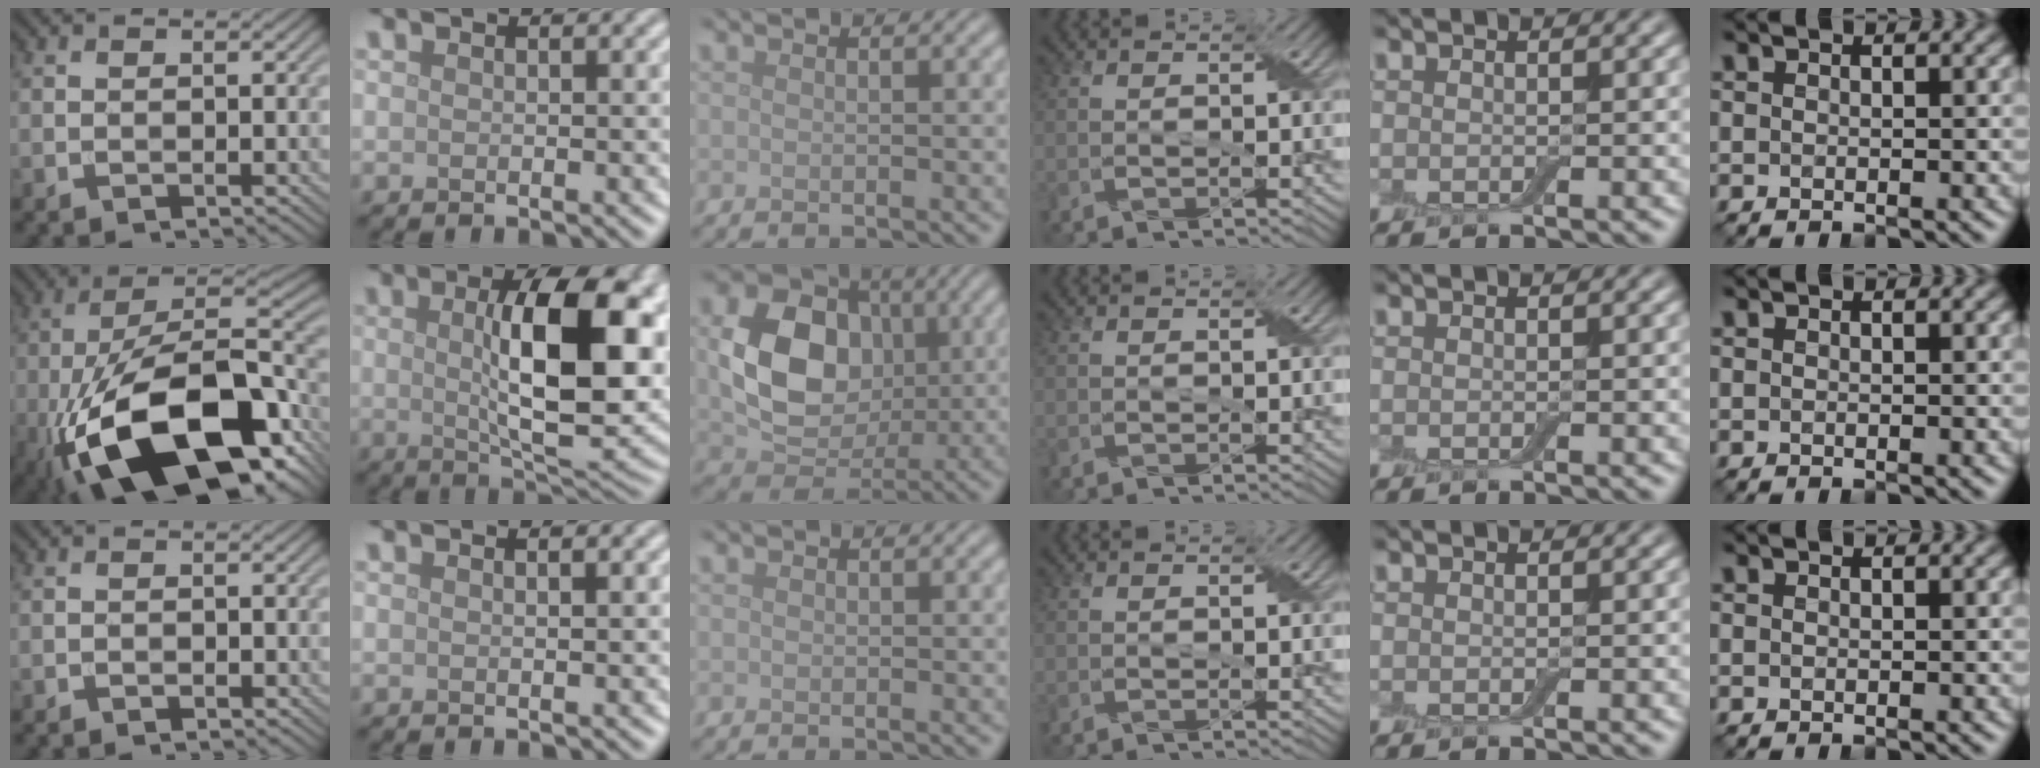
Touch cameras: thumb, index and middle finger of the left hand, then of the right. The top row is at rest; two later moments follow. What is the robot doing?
{"motion": "peel", "object": "aluminum foil"}